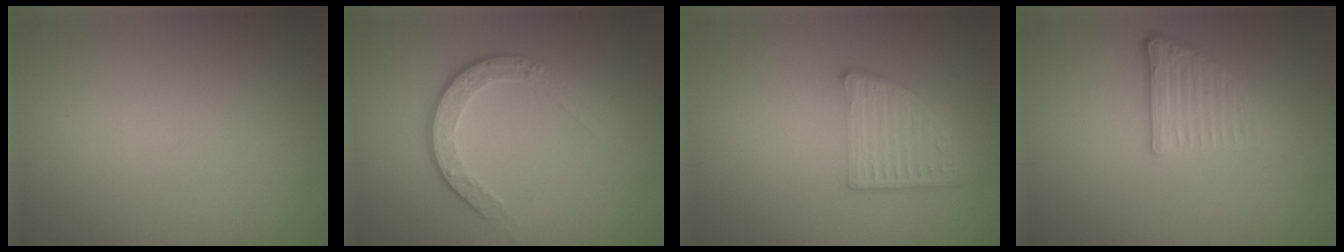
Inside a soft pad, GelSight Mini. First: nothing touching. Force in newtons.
{"total": 3.5, "press": 2.7, "slide": 2.3}
{"total": 4.8, "press": 3.5, "slide": 3.3}
{"total": 3.7, "press": 2.5, "slide": 2.7}